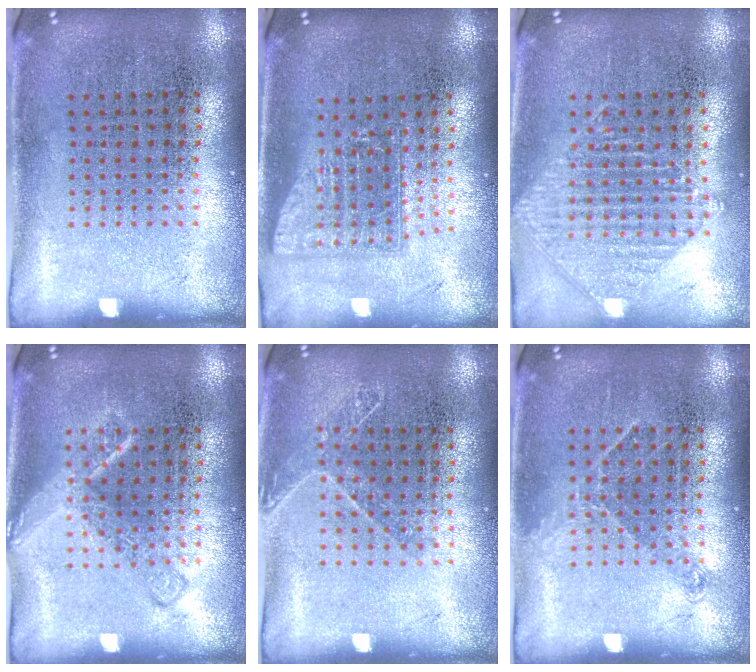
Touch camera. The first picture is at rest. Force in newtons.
{"total": 1.6, "press": 1.2, "slide": 1.0}
{"total": 1.0, "press": 1.0, "slide": 0.1}
{"total": 2.1, "press": 2.1, "slide": 0.3}
{"total": 1.1, "press": 0.9, "slide": 0.5}
{"total": 0.9, "press": 0.8, "slide": 0.5}